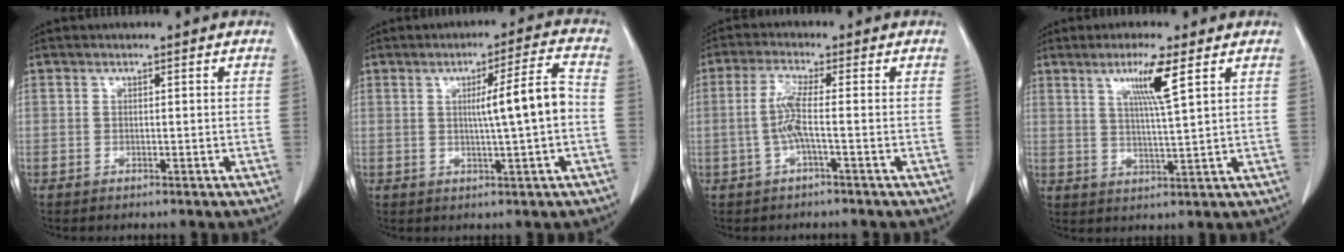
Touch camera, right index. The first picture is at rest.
{"total": 7.9, "force": [0.0, -0.5, 7.9], "torque": [-0.115, 0.006, 0.000]}
{"total": 4.5, "force": [-0.9, 0.0, 4.4], "torque": [-0.097, 0.005, -0.019]}
{"total": 6.8, "force": [3.3, -0.6, 6.0], "torque": [-0.108, -0.006, 0.059]}